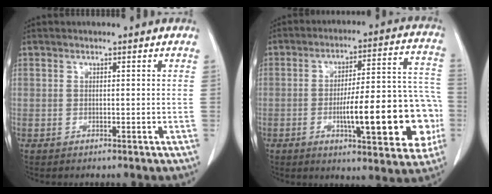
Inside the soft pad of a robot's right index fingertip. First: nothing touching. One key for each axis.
{"total": 19.2, "fx": -4.7, "fy": 4.3, "fz": 18.2, "tx": -0.201, "ty": 0.033, "tz": -0.054}